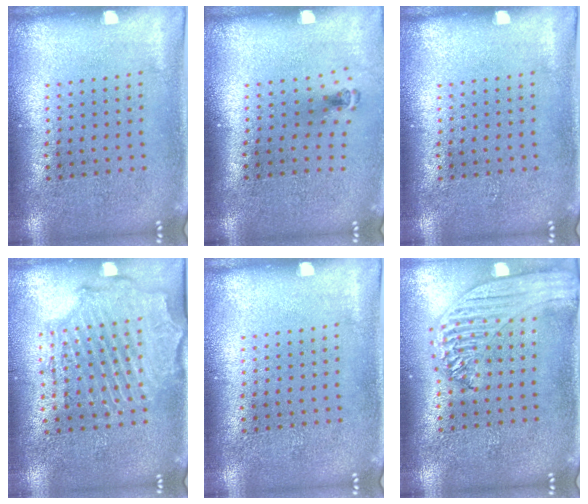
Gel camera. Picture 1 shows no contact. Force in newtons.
{"total": 0.5, "press": 0.3, "slide": 0.4}
{"total": 0.0}
{"total": 2.1, "press": 2.0, "slide": 0.6}
{"total": 0.0}
{"total": 1.7, "press": 1.7, "slide": 0.5}